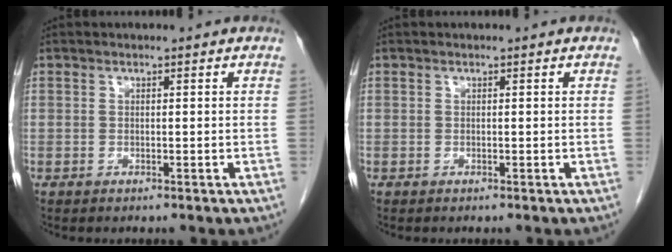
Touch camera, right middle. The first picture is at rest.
{"total": 0.0}